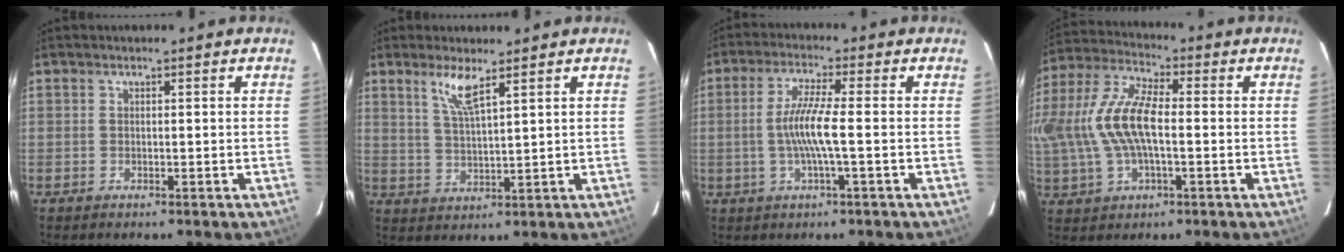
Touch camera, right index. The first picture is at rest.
{"total": 5.2, "force": [3.4, 0.5, 3.9], "torque": [-0.080, -0.004, 0.069]}
{"total": 6.9, "force": [-1.2, -0.2, 6.8], "torque": [-0.138, -0.001, -0.021]}
{"total": 15.8, "force": [-0.5, 6.9, 14.2], "torque": [-0.300, 0.011, -0.012]}